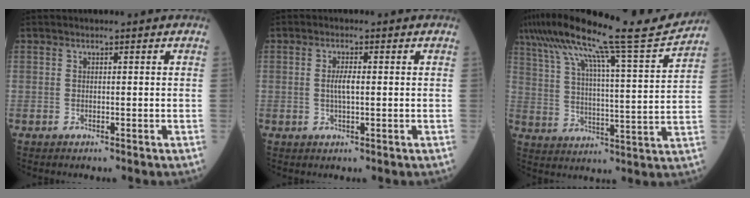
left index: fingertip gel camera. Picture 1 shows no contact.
{"total": 2.4, "force": [0.0, 0.5, 2.4], "torque": [-0.049, -0.002, 0.000]}
{"total": 21.1, "force": [18.1, -1.3, 10.8], "torque": [-0.197, -0.010, 0.272]}